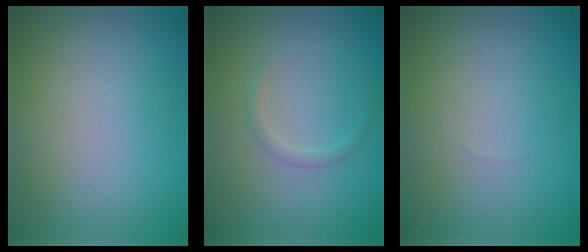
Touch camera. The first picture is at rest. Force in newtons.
{"total": 0.9, "press": 0.9, "slide": 0.0}
{"total": 0.0}